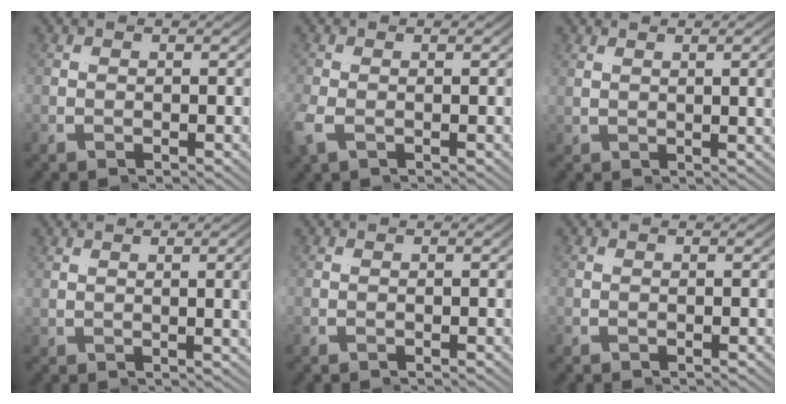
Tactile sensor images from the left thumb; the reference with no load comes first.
{"total": 1.1, "force": [-0.8, 0.6, -0.1], "torque": [-0.016, -0.003, -0.013]}
{"total": 1.8, "force": [0.9, -1.5, 0.5], "torque": [0.006, 0.012, 0.014]}
{"total": 2.1, "force": [0.8, -1.8, 0.7], "torque": [0.003, 0.015, 0.011]}
{"total": 0.0}
{"total": 0.0}